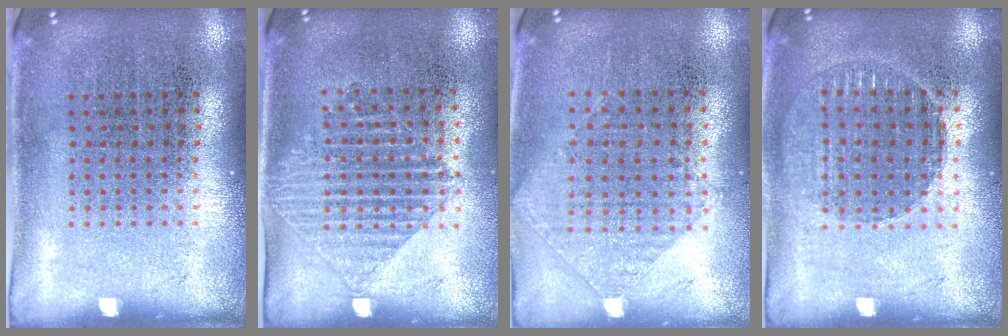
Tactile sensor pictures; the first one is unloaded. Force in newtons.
{"total": 1.2, "press": 1.1, "slide": 0.6}
{"total": 0.9, "press": 0.8, "slide": 0.3}
{"total": 1.2, "press": 1.2, "slide": 0.3}